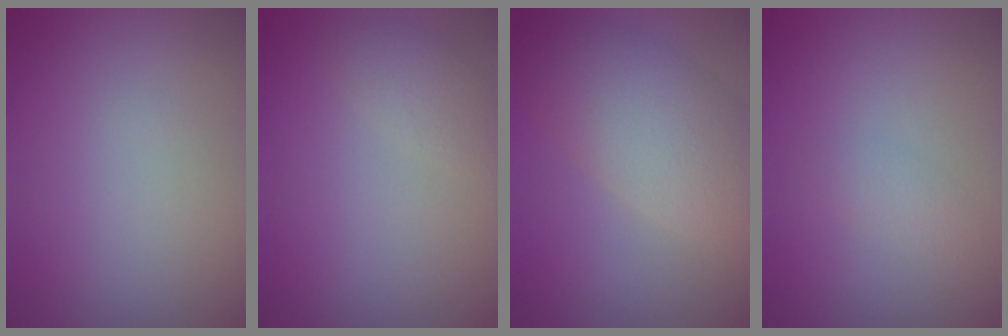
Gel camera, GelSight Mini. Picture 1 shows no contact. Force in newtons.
{"total": 1.9, "press": 1.9, "slide": 0.2}
{"total": 7.0, "press": 7.0, "slide": 0.4}
{"total": 1.1, "press": 1.1, "slide": 0.0}